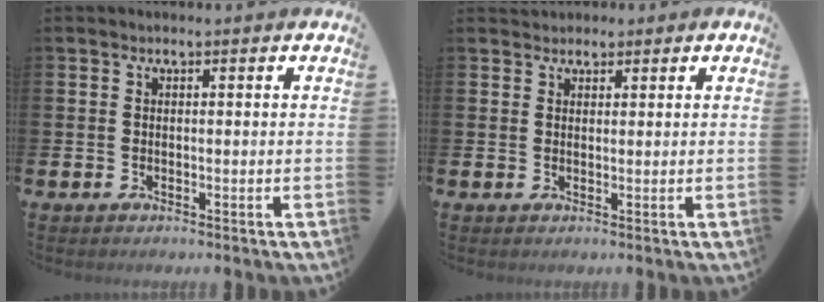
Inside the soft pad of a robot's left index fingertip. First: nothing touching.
{"total": 1.7, "force": [1.4, 0.8, -0.2], "torque": [0.008, 0.001, 0.026]}